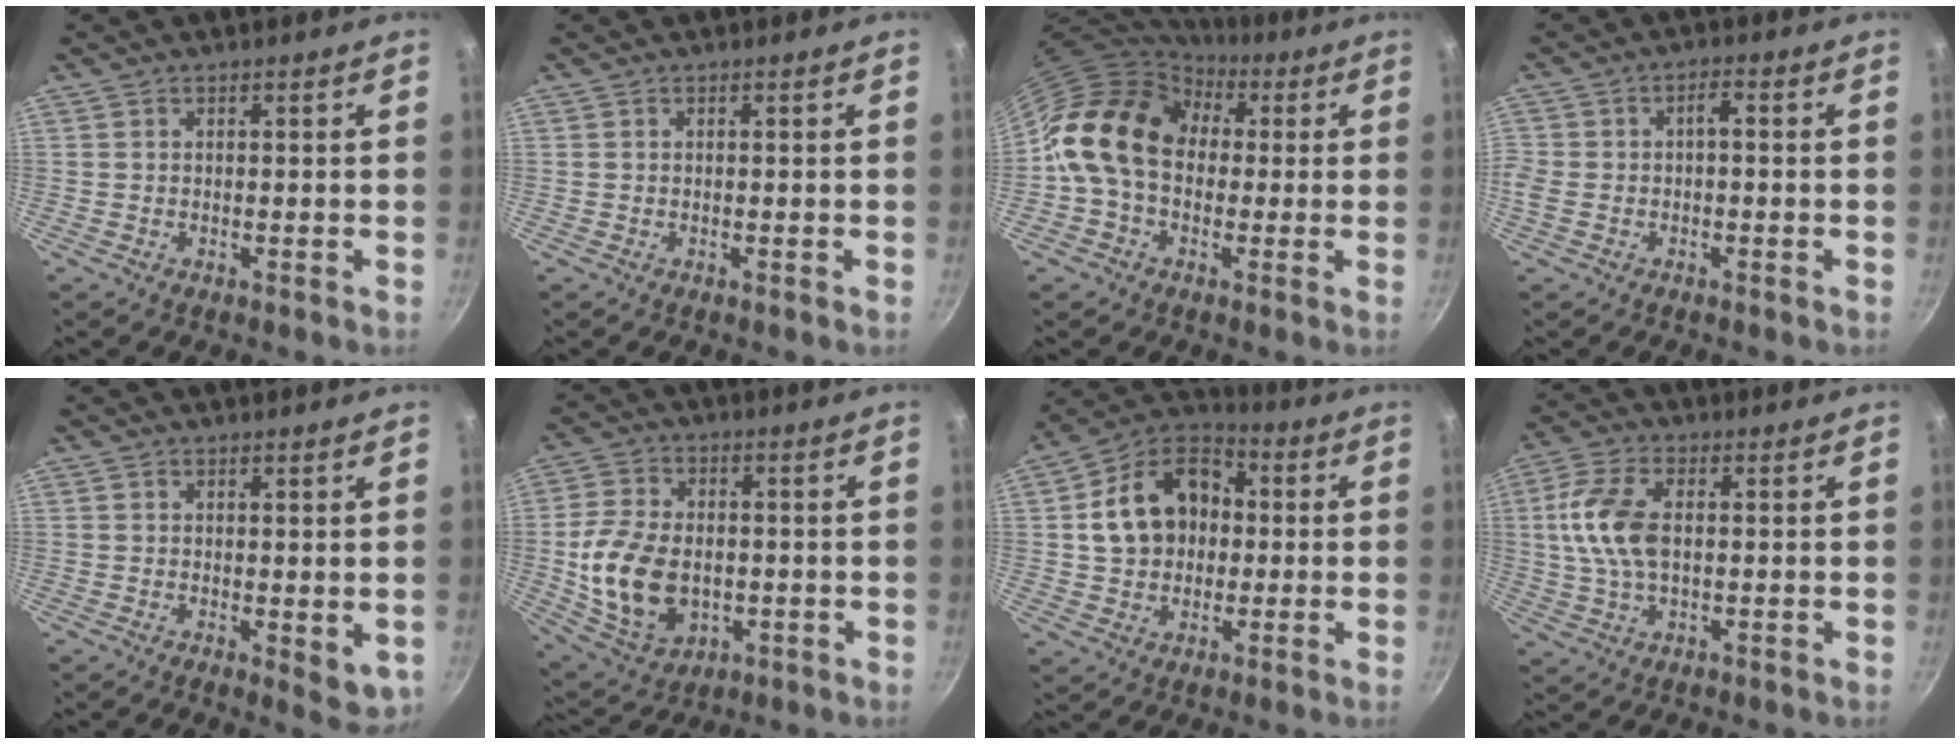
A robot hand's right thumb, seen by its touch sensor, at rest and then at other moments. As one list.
[{"total": 0.0}, {"total": 16.0, "force": [2.9, 12.0, 10.1], "torque": [-0.149, 0.027, 0.033]}, {"total": 4.9, "force": [-1.1, 3.0, 3.7], "torque": [-0.060, 0.021, -0.025]}, {"total": 4.6, "force": [0.6, 2.3, 3.9], "torque": [-0.048, -0.008, 0.013]}, {"total": 15.7, "force": [-1.8, 10.8, 11.2], "torque": [-0.200, 0.000, -0.022]}, {"total": 16.4, "force": [1.5, 12.8, 10.2], "torque": [-0.149, 0.036, 0.015]}, {"total": 10.6, "force": [1.0, 5.9, 8.7], "torque": [-0.175, 0.012, 0.013]}]